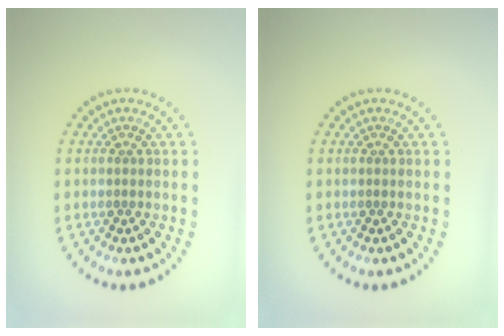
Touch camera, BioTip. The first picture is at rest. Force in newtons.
{"total": 0.0}